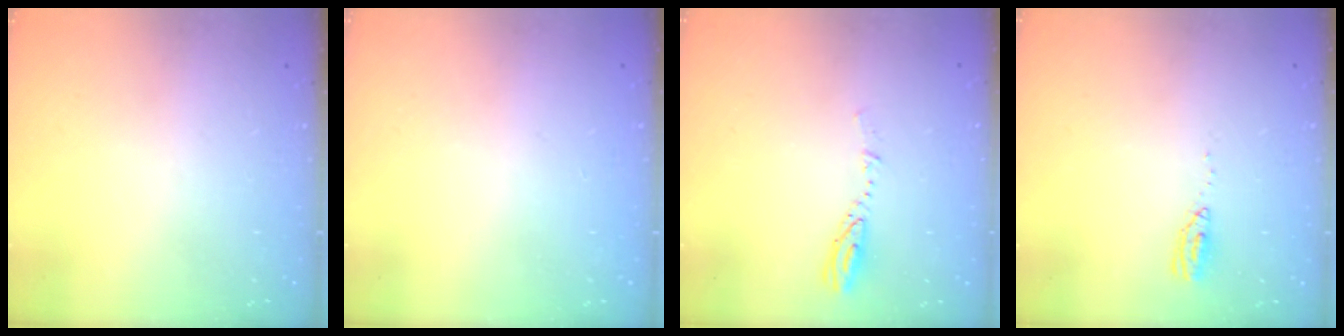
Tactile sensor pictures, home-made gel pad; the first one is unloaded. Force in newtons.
{"total": 0.0}
{"total": 3.8, "press": 3.8, "slide": 0.1}
{"total": 4.5, "press": 4.5, "slide": 0.6}